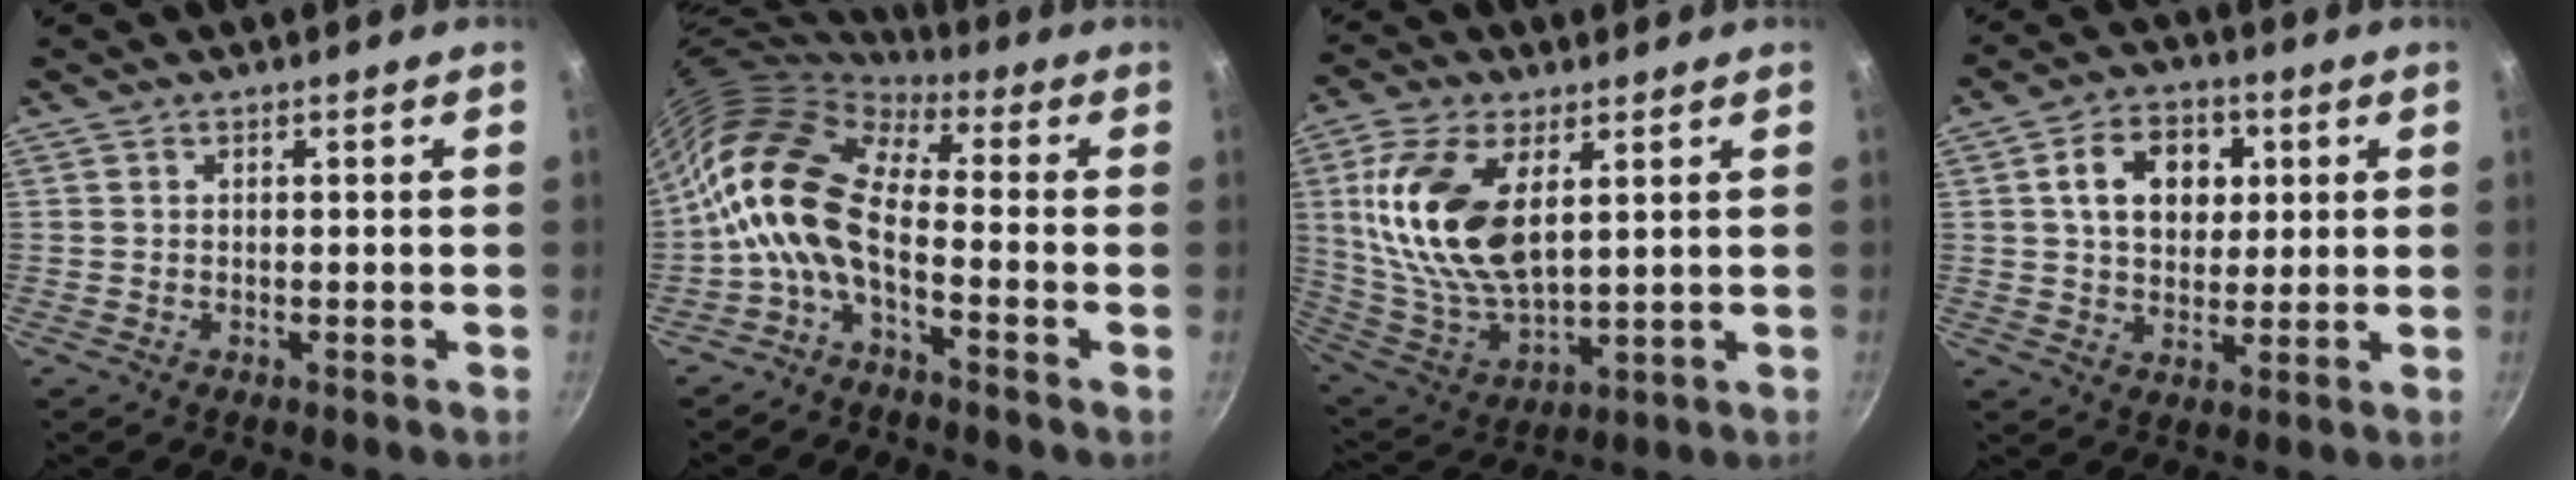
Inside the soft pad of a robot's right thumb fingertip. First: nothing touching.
{"total": 11.9, "force": [-2.2, 5.7, 10.2], "torque": [-0.188, 0.030, -0.060]}
{"total": 18.5, "force": [4.9, 9.7, 15.0], "torque": [-0.291, -0.020, 0.104]}
{"total": 10.7, "force": [2.7, 7.9, 6.7], "torque": [-0.082, 0.004, 0.037]}